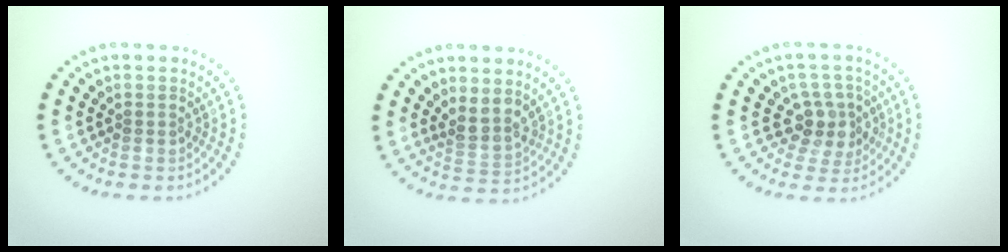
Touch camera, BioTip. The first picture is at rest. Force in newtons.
{"total": 2.4, "press": 1.9, "slide": 1.5}
{"total": 3.3, "press": 2.9, "slide": 1.7}